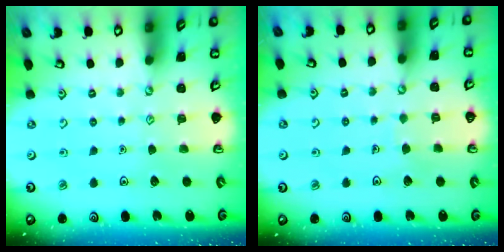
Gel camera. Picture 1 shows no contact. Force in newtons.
{"total": 2.2, "press": 2.2, "slide": 0.1}